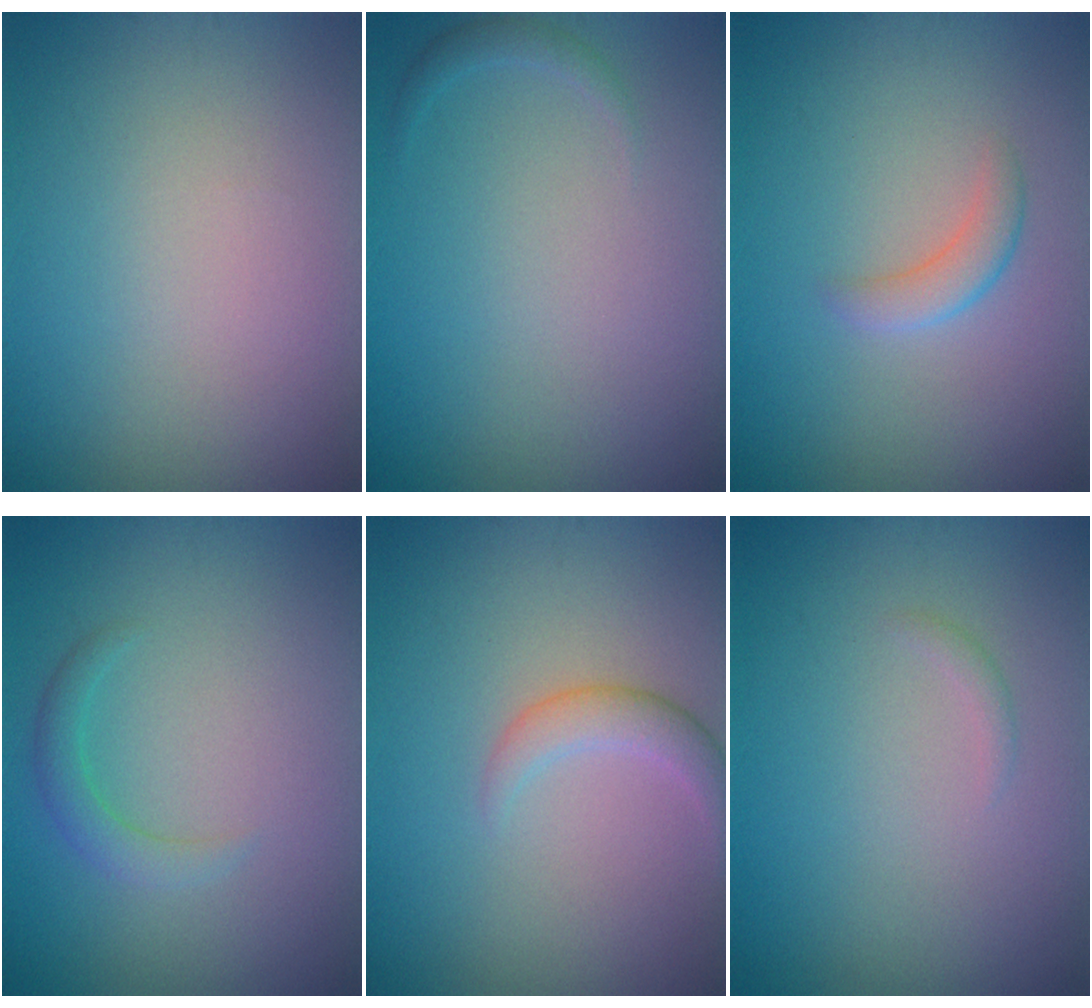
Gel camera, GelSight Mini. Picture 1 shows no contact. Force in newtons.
{"total": 0.8, "press": 0.8, "slide": 0.1}
{"total": 1.8, "press": 1.8, "slide": 0.1}
{"total": 1.8, "press": 1.8, "slide": 0.2}
{"total": 2.0, "press": 2.0, "slide": 0.1}
{"total": 0.6, "press": 0.5, "slide": 0.1}